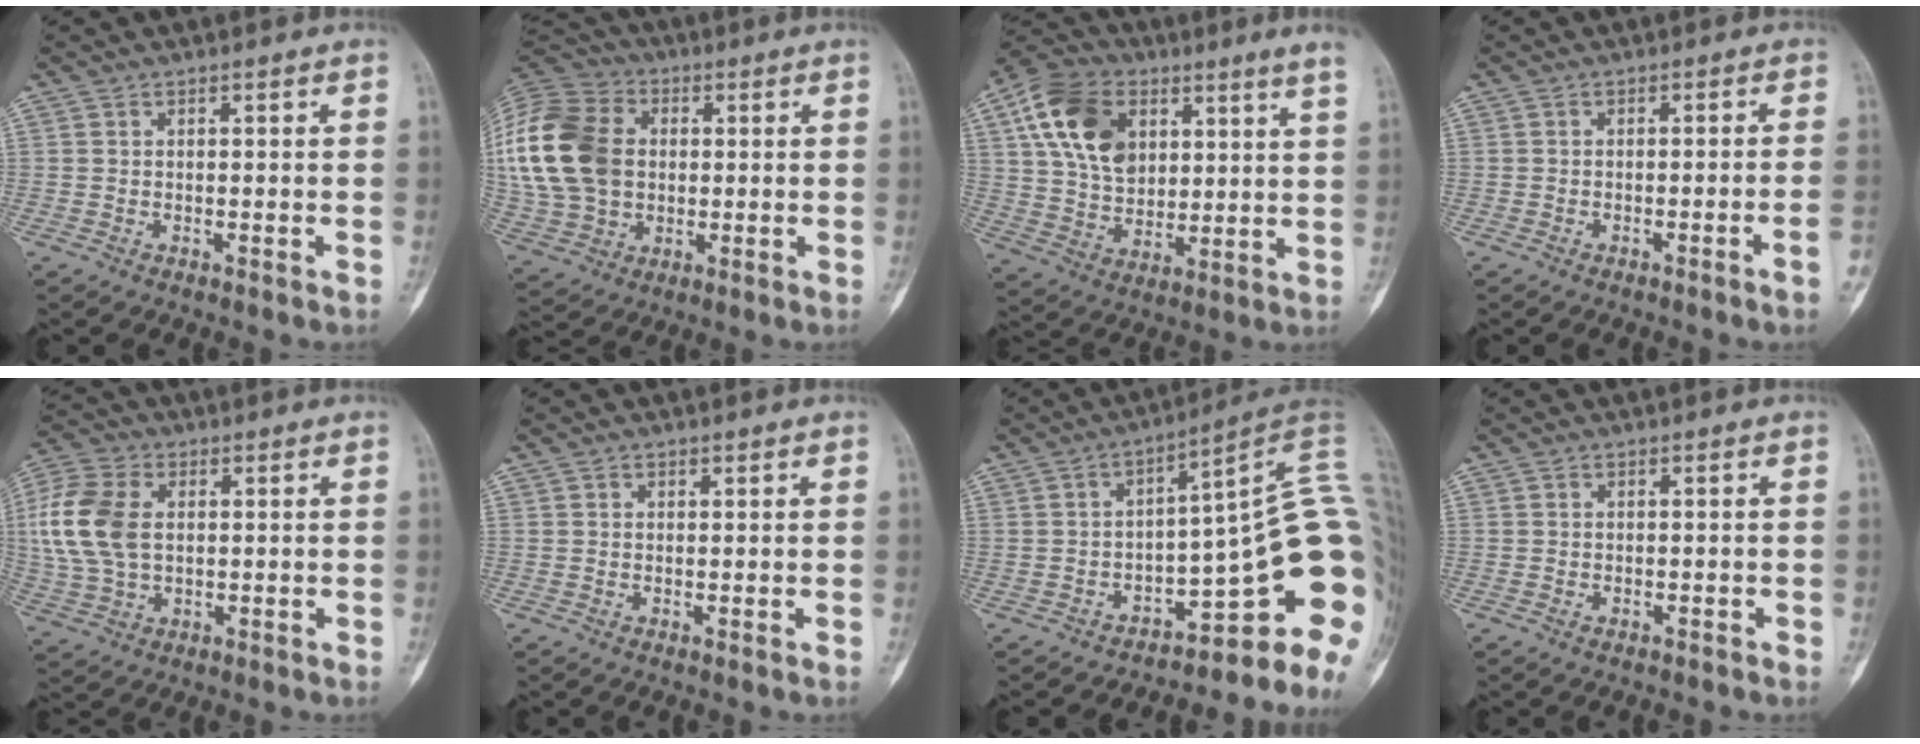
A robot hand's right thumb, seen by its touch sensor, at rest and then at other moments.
{"total": 23.0, "force": [1.9, 17.2, 15.1], "torque": [-0.330, 0.015, 0.043]}
{"total": 17.4, "force": [8.2, 9.3, 12.2], "torque": [-0.181, -0.021, 0.138]}
{"total": 3.2, "force": [-1.5, -0.4, 2.8], "torque": [-0.052, 0.014, -0.022]}
{"total": 13.5, "force": [1.8, 8.7, 10.1], "torque": [-0.222, 0.009, 0.034]}
{"total": 0.5, "force": [0.3, 0.4, 0.1], "torque": [0.002, -0.001, 0.004]}
{"total": 19.8, "force": [-4.3, 6.7, 18.1], "torque": [-0.154, 0.077, -0.039]}
{"total": 0.7, "force": [-0.3, 0.5, 0.4], "torque": [-0.009, 0.007, -0.002]}